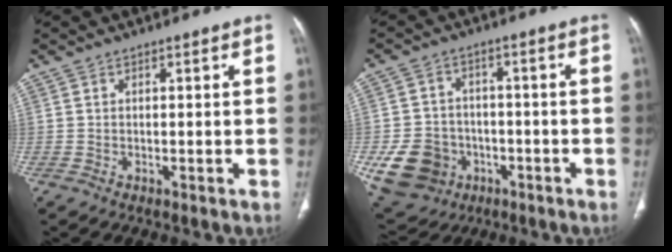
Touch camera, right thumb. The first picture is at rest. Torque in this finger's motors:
{"motor_torque": [2.59, 2.33, 0.37, -0.48, 0.04]}